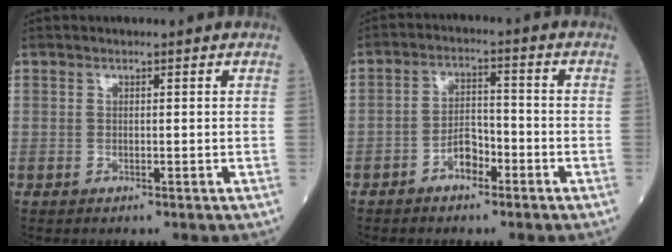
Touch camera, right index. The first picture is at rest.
{"total": 4.3, "force": [-2.5, 2.1, 2.7], "torque": [-0.047, 0.013, -0.048]}